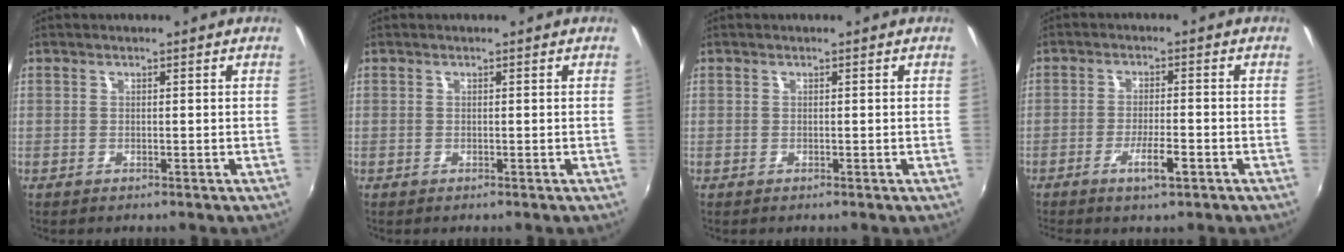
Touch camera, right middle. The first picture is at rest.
{"total": 0.0}
{"total": 0.0}
{"total": 4.6, "force": [-2.7, 0.6, 3.8], "torque": [-0.078, -0.005, -0.045]}